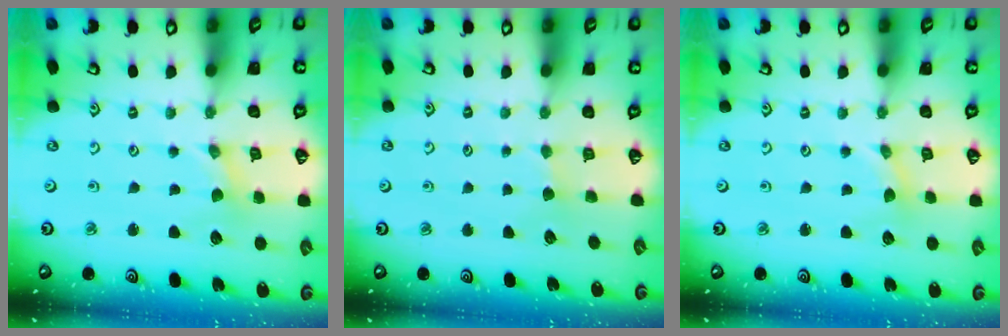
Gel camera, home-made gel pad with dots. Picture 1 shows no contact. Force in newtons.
{"total": 2.2, "press": 2.2, "slide": 0.2}
{"total": 0.9, "press": 0.9, "slide": 0.2}